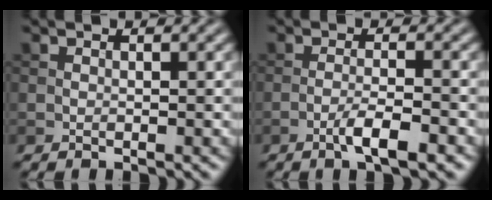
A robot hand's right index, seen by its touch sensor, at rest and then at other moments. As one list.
[{"total": 3.2, "force": [-1.8, 0.5, 2.7], "torque": [-0.047, 0.006, -0.036]}]